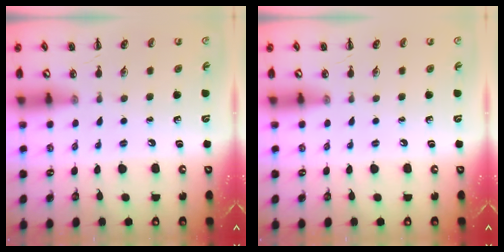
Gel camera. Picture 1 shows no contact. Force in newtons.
{"total": 0.0}